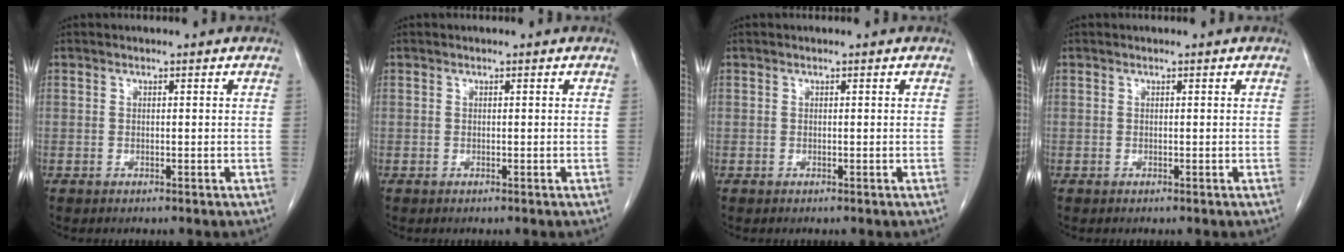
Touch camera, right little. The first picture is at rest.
{"total": 0.0}
{"total": 0.0}
{"total": 0.0}